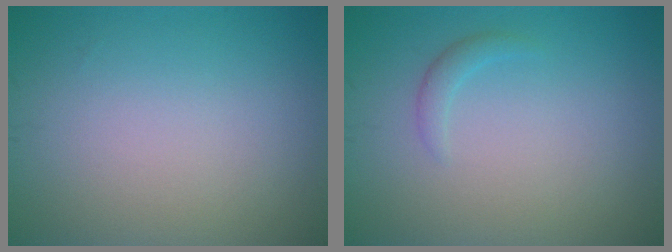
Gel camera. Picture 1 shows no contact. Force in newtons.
{"total": 1.0, "press": 1.0, "slide": 0.0}